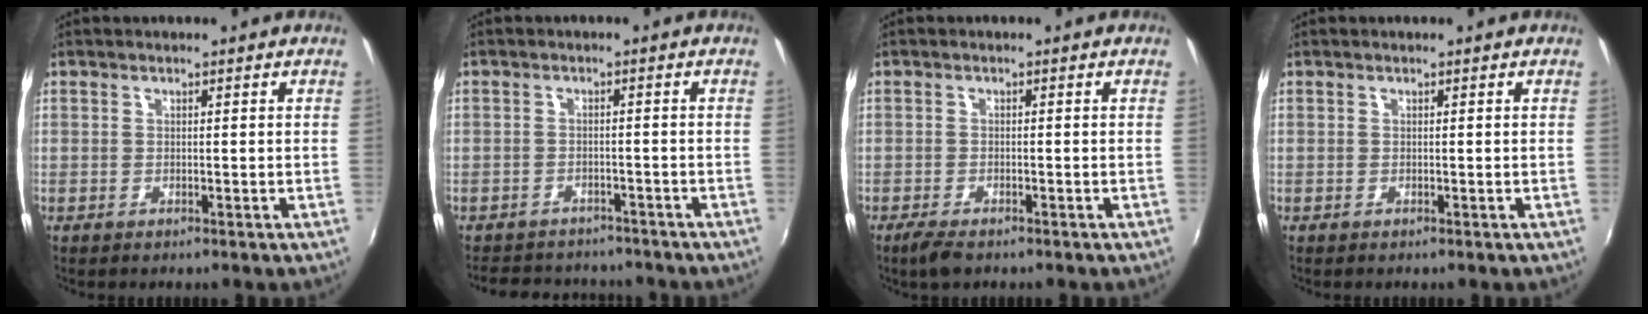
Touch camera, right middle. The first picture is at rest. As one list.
[{"total": 10.0, "force": [-8.7, 4.1, 2.7], "torque": [-0.068, 0.008, -0.121]}, {"total": 3.3, "force": [-2.4, 1.0, 2.0], "torque": [-0.050, -0.011, -0.045]}, {"total": 0.0}]